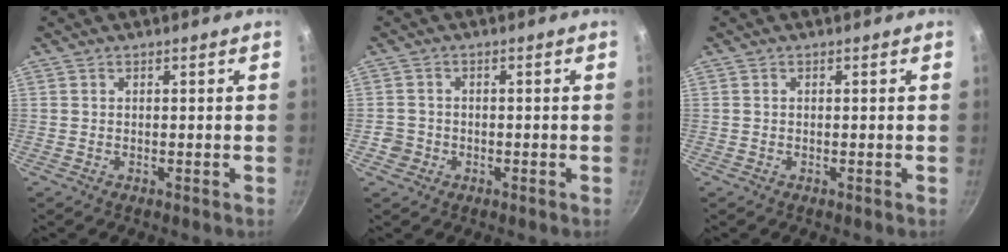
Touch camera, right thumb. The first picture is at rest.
{"total": 2.8, "force": [-1.1, 2.5, 0.5], "torque": [0.002, 0.018, -0.014]}
{"total": 0.0}